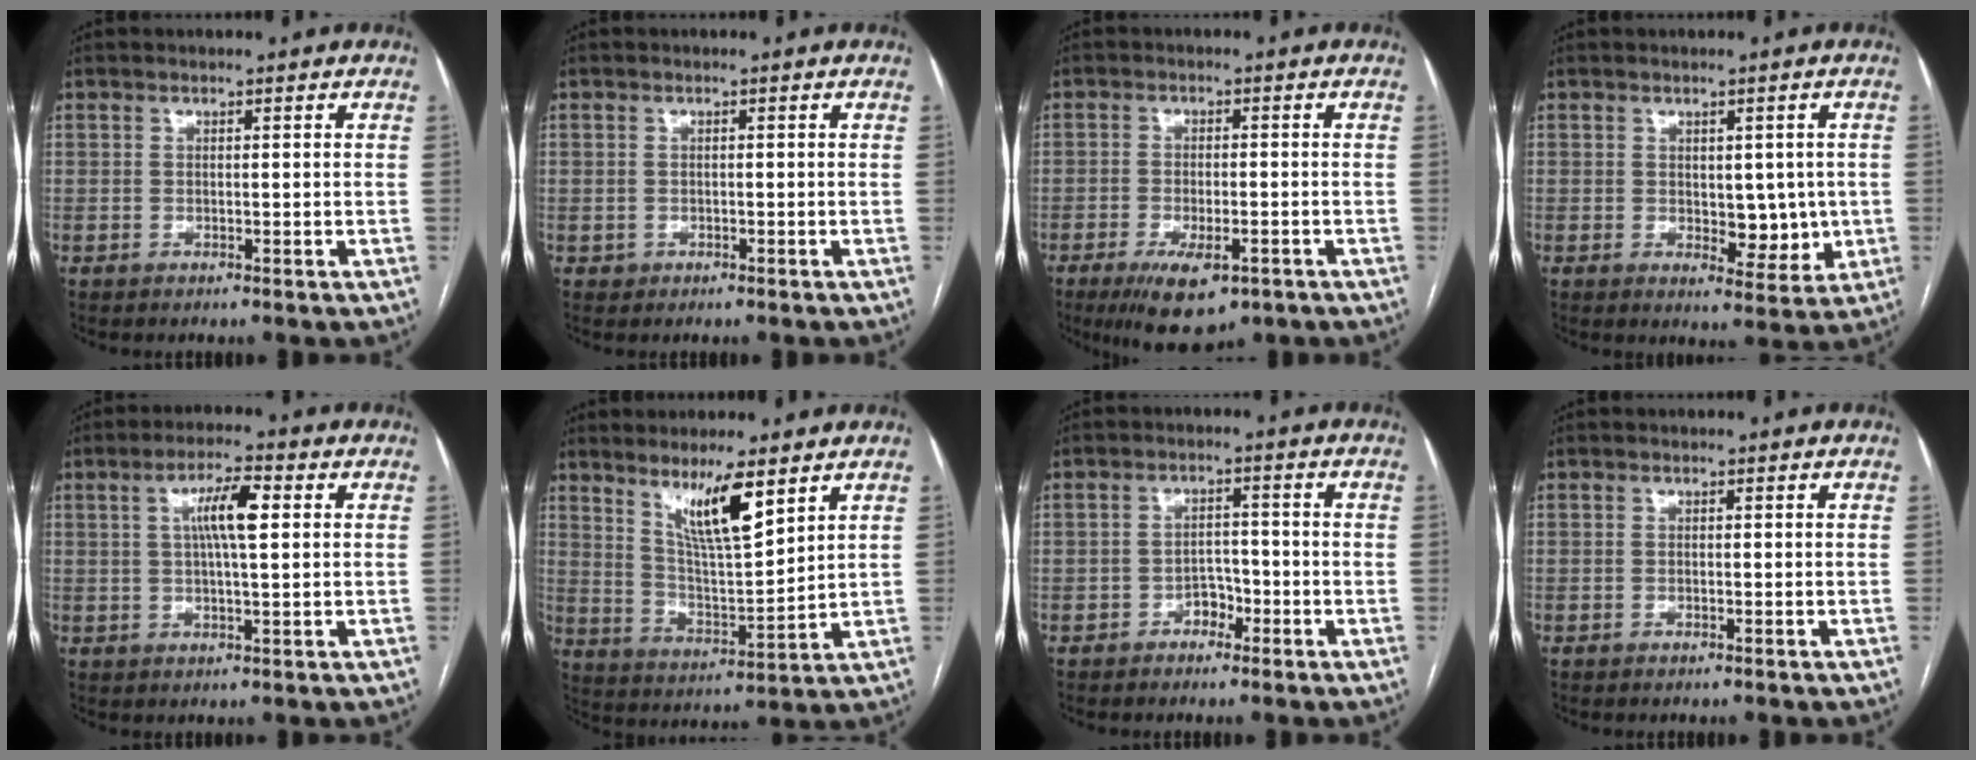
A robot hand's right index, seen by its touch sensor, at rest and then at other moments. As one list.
[{"total": 1.1, "force": [-0.1, 1.0, 0.1], "torque": [0.002, 0.004, -0.002]}, {"total": 8.6, "force": [-4.8, 3.1, 6.4], "torque": [-0.106, -0.014, -0.070]}, {"total": 5.8, "force": [0.0, 3.3, 4.8], "torque": [-0.053, -0.004, 0.012]}, {"total": 6.7, "force": [1.8, 1.0, 6.4], "torque": [-0.117, 0.012, 0.031]}, {"total": 10.0, "force": [6.2, 0.9, 7.7], "torque": [-0.141, -0.013, 0.119]}, {"total": 2.9, "force": [-1.6, 2.1, 1.2], "torque": [-0.009, 0.009, -0.028]}, {"total": 0.0}]